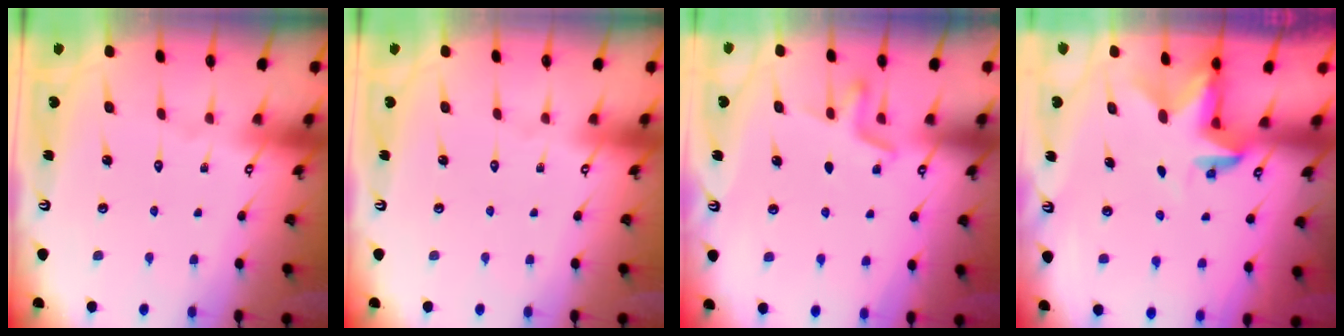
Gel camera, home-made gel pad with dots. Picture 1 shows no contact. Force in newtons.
{"total": 0.0}
{"total": 3.4, "press": 3.3, "slide": 0.5}
{"total": 3.0, "press": 3.0, "slide": 0.2}